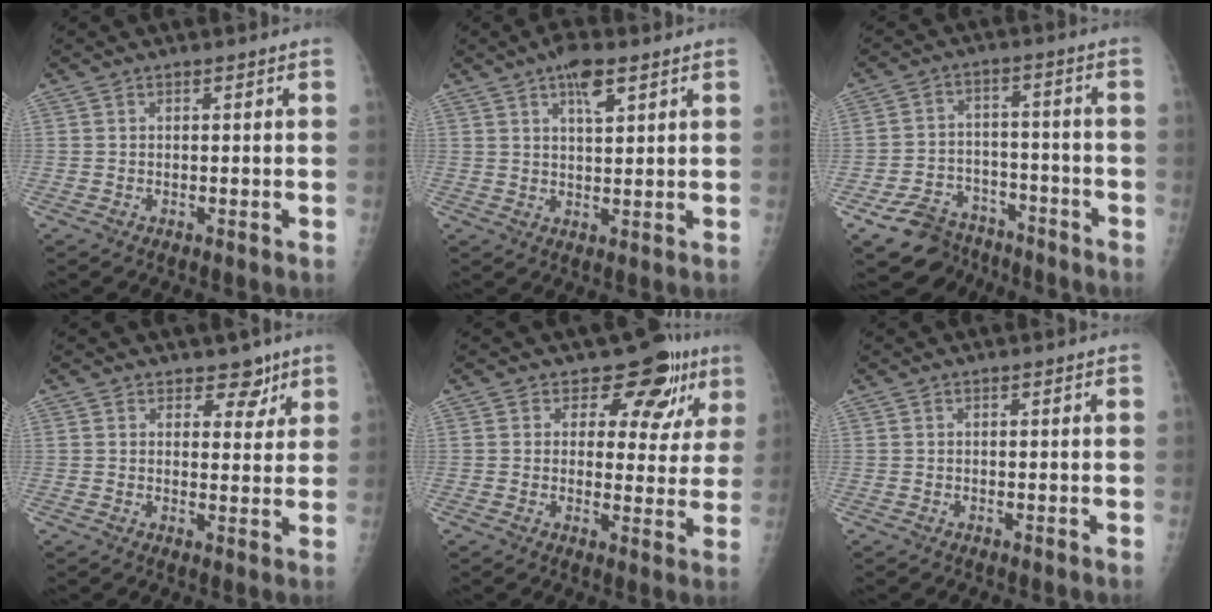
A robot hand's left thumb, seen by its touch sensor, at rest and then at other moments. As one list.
[{"total": 5.8, "force": [3.2, 2.1, 4.3], "torque": [-0.063, -0.008, 0.050]}, {"total": 13.1, "force": [-9.7, 8.2, 3.1], "torque": [-0.032, 0.079, -0.148]}, {"total": 4.4, "force": [3.2, 2.7, 1.5], "torque": [0.015, -0.018, 0.043]}, {"total": 9.3, "force": [5.7, 5.8, 4.5], "torque": [-0.012, -0.026, 0.061]}, {"total": 0.0}]